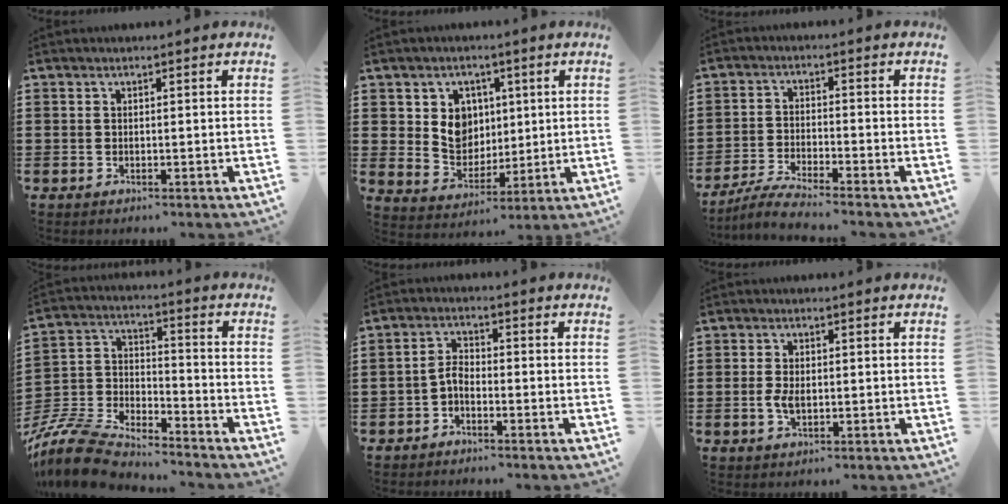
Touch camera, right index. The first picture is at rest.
{"total": 7.0, "force": [1.9, 6.1, 2.7], "torque": [-0.065, 0.008, 0.033]}
{"total": 4.1, "force": [-3.9, -0.3, 1.4], "torque": [-0.039, -0.010, -0.079]}
{"total": 9.8, "force": [-9.1, 1.8, 3.0], "torque": [-0.085, 0.005, -0.188]}
{"total": 2.6, "force": [-1.7, 1.1, 1.7], "torque": [-0.043, 0.006, -0.038]}
{"total": 2.8, "force": [-0.2, 1.5, 2.3], "torque": [-0.053, 0.000, -0.006]}